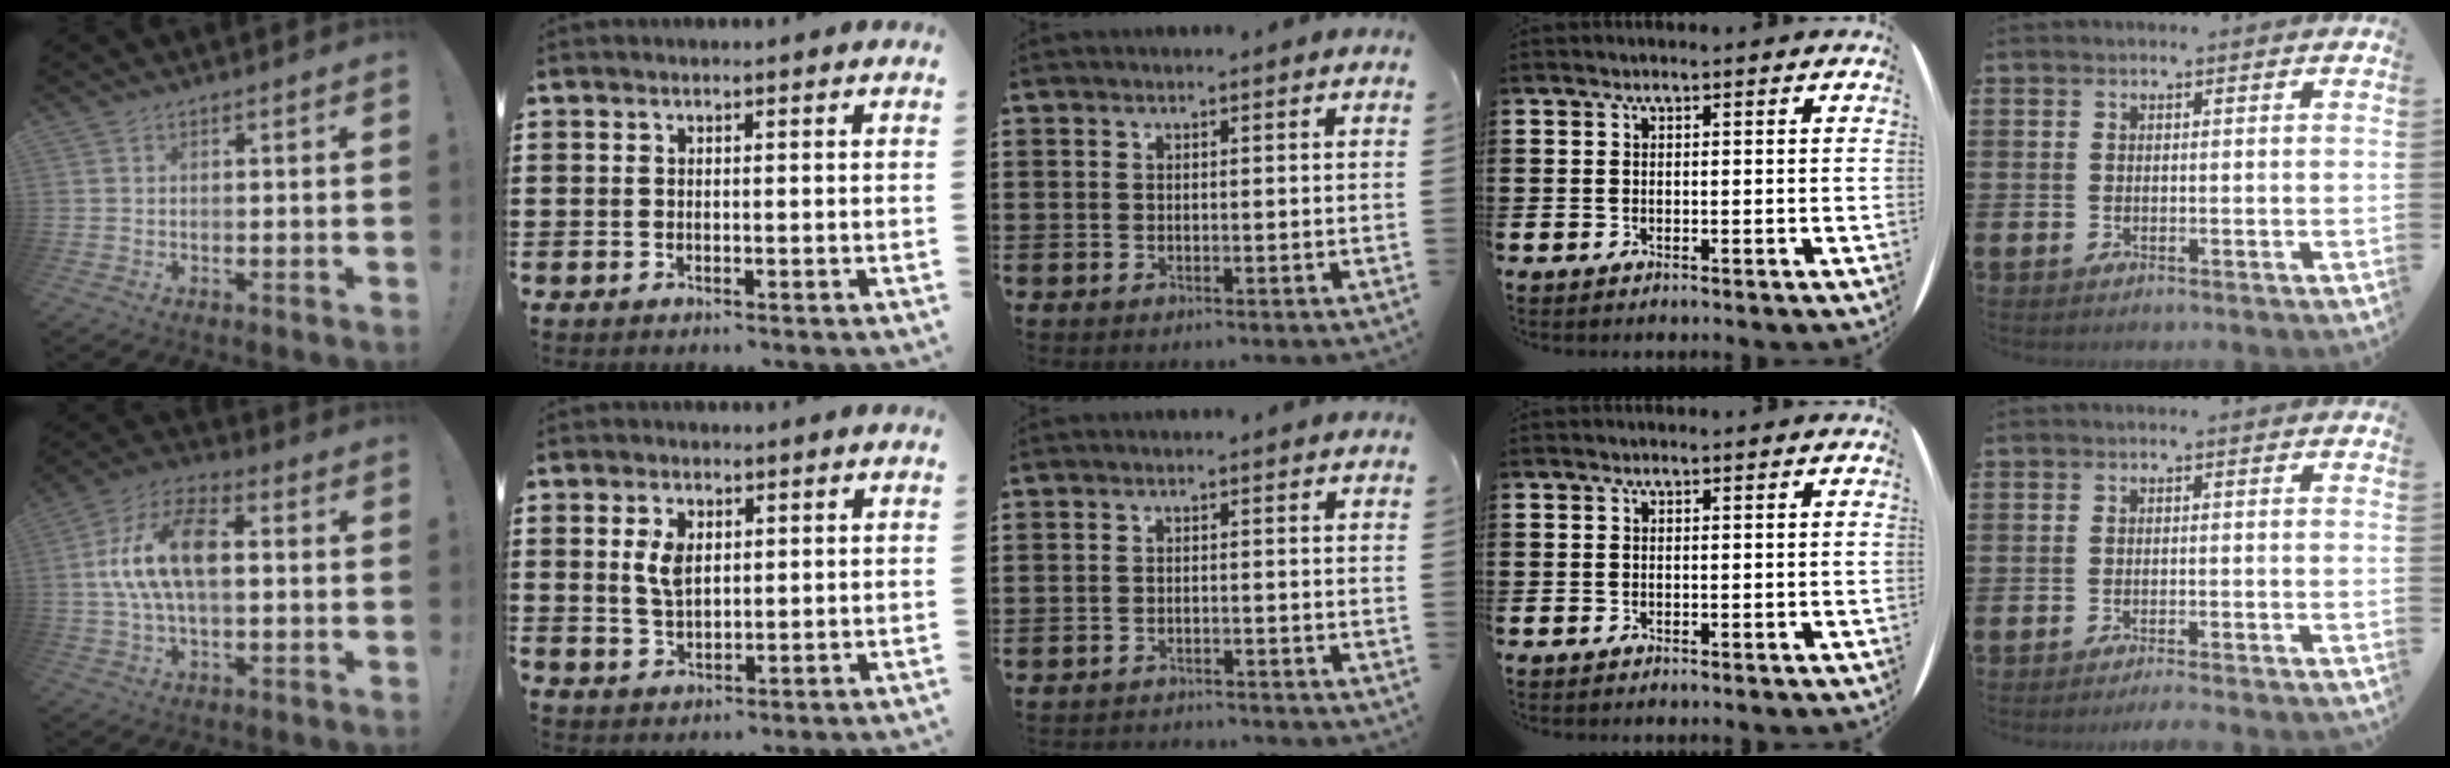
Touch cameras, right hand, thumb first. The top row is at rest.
{"thumb": {"total": 15.4, "force": [1.5, 8.6, 12.7], "torque": [-0.226, 0.013, 0.028]}, "index": {"total": 4.3, "force": [1.2, 2.4, 3.4], "torque": [-0.075, 0.008, 0.021]}, "middle": {"total": 1.8, "force": [-1.8, 0.1, 0.0], "torque": [-0.006, 0.000, -0.039]}, "little": {"total": 1.3, "force": [-1.2, -0.2, 0.4], "torque": [-0.005, 0.000, -0.024]}}